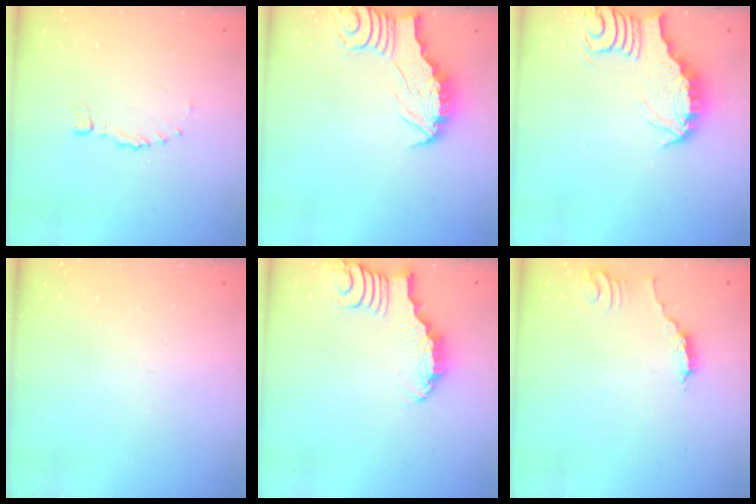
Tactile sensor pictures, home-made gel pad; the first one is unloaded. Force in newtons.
{"total": 2.4, "press": 2.4, "slide": 0.2}
{"total": 3.5, "press": 3.5, "slide": 0.4}
{"total": 0.0}
{"total": 2.2, "press": 2.2, "slide": 0.4}
{"total": 2.0, "press": 2.0, "slide": 0.3}